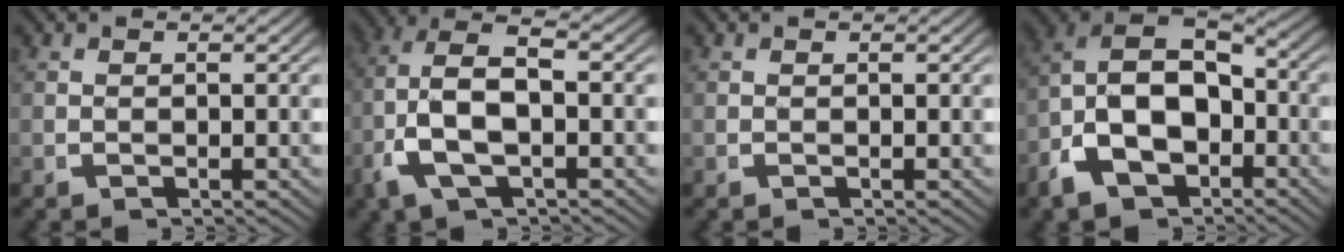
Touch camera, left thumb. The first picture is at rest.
{"total": 7.8, "force": [-0.4, 4.6, 6.3], "torque": [-0.166, -0.020, 0.005]}
{"total": 0.0}
{"total": 13.8, "force": [-1.6, 10.6, 8.7], "torque": [-0.180, -0.034, -0.024]}